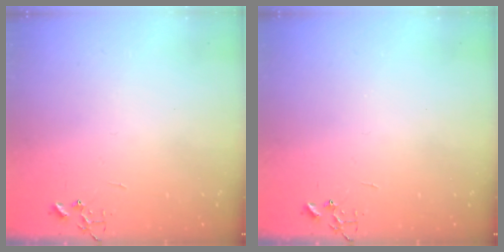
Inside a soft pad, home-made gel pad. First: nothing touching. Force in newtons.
{"total": 0.0}